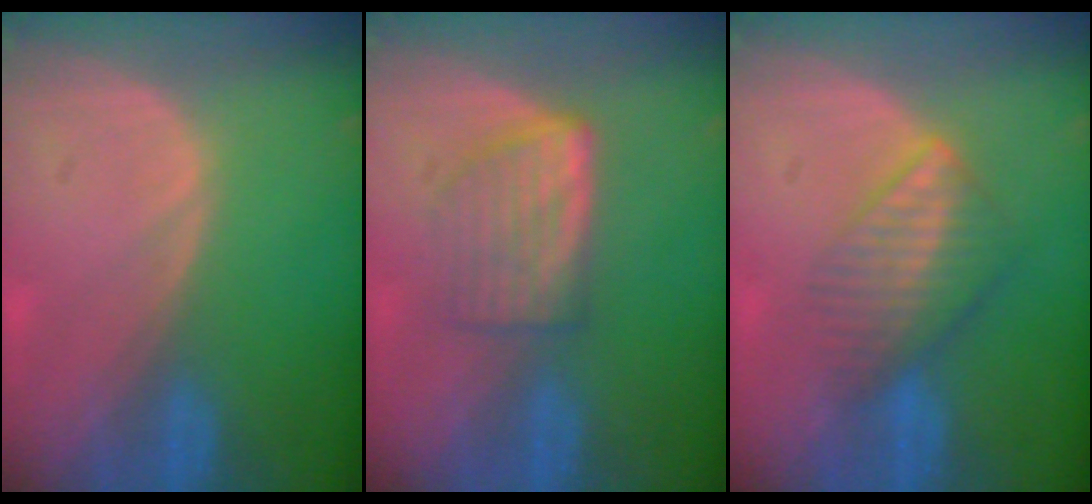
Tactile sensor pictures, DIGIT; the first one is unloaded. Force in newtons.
{"total": 6.1, "press": 5.4, "slide": 2.7}
{"total": 6.5, "press": 5.9, "slide": 2.7}